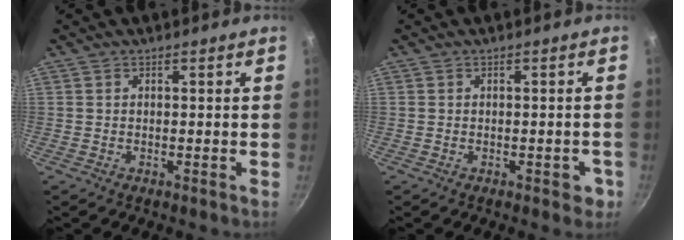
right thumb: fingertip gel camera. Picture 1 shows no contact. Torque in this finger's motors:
{"motor_torque": [0.22, 0.26, -0.25, 0.10, 0.15]}